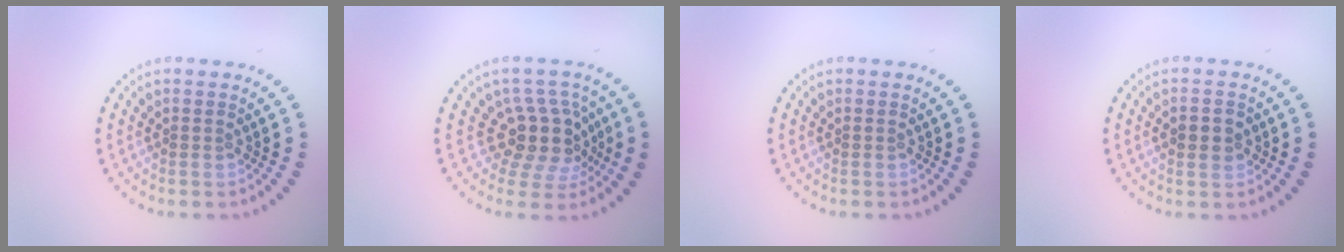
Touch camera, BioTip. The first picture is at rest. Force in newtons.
{"total": 4.3, "press": 3.3, "slide": 2.7}
{"total": 0.0}
{"total": 1.8, "press": 1.8, "slide": 0.0}